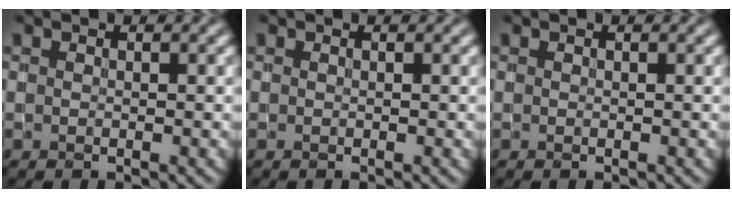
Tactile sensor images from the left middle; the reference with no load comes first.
{"total": 0.0}
{"total": 0.0}